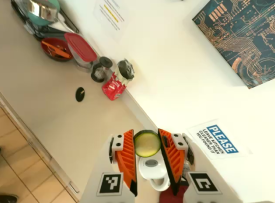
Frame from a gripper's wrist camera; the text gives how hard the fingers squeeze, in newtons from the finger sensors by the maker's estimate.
{"total": 9.2, "left": 9.4, "right": 9.0}